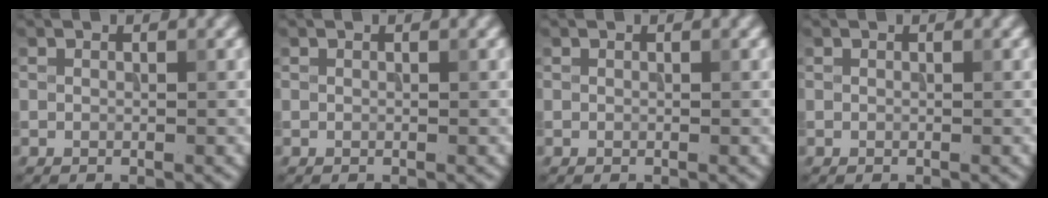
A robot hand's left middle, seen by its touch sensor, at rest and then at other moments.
{"total": 0.0}
{"total": 0.0}
{"total": 0.0}